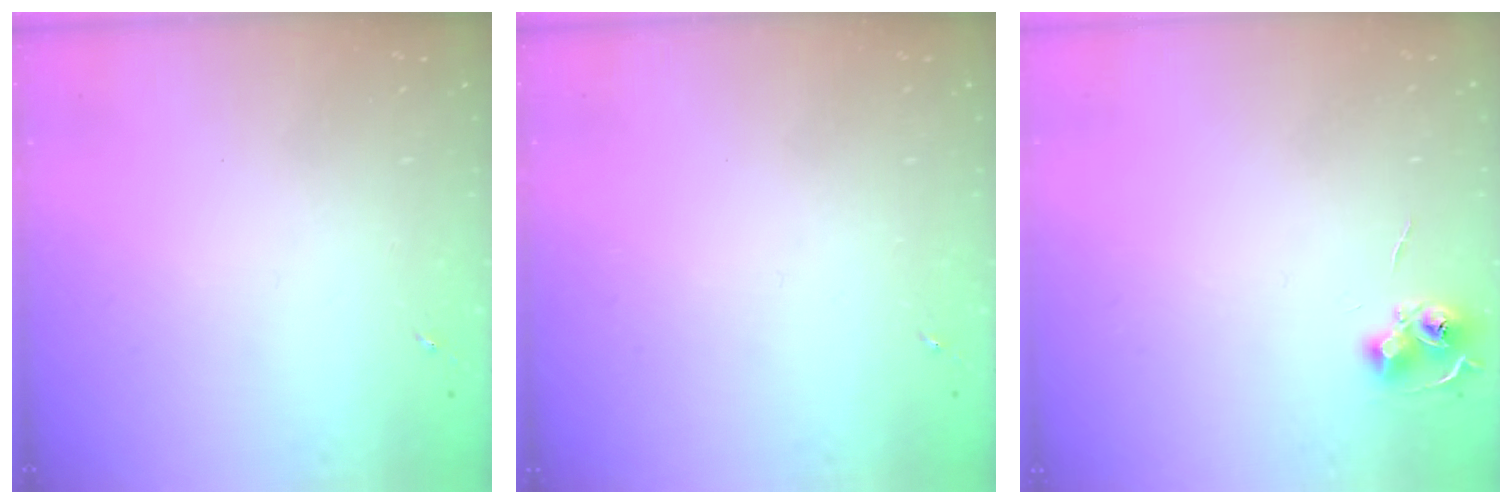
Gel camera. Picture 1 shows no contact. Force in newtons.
{"total": 0.0}
{"total": 6.8, "press": 6.8, "slide": 0.7}